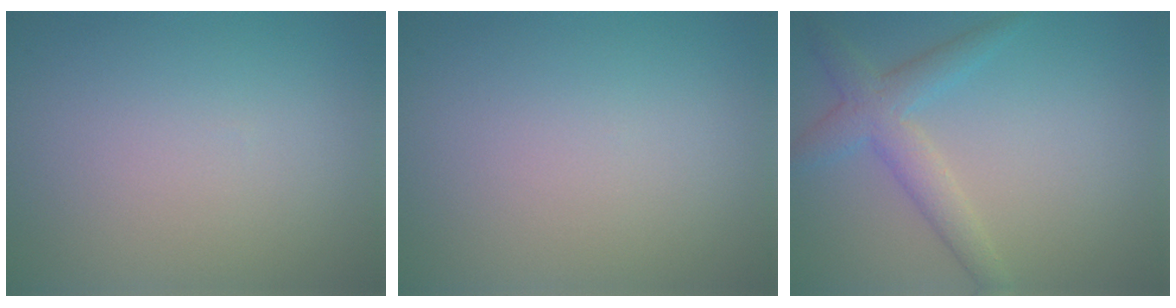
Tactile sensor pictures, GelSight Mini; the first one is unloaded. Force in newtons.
{"total": 0.0}
{"total": 3.3, "press": 3.3, "slide": 0.2}